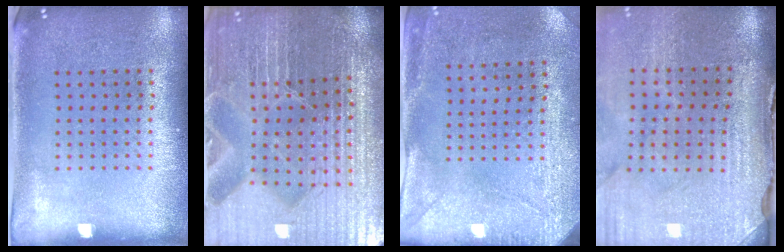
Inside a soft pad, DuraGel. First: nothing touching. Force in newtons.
{"total": 5.5, "press": 5.2, "slide": 1.9}
{"total": 2.9, "press": 2.3, "slide": 1.8}
{"total": 4.6, "press": 3.9, "slide": 2.5}